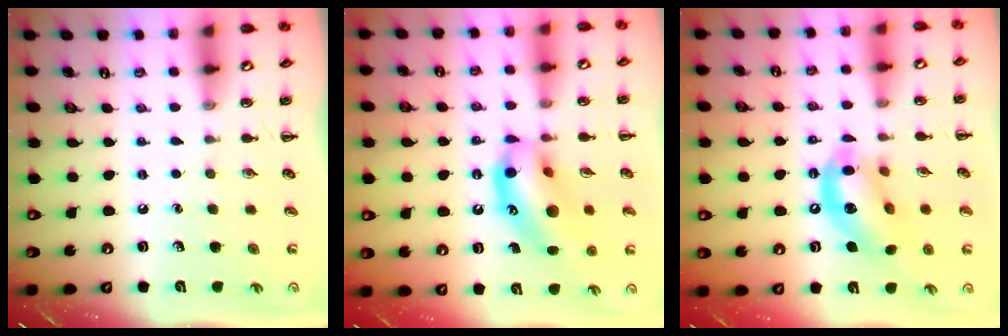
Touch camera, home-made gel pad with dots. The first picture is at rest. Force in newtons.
{"total": 15.9, "press": 15.6, "slide": 3.0}
{"total": 12.8, "press": 12.3, "slide": 3.4}